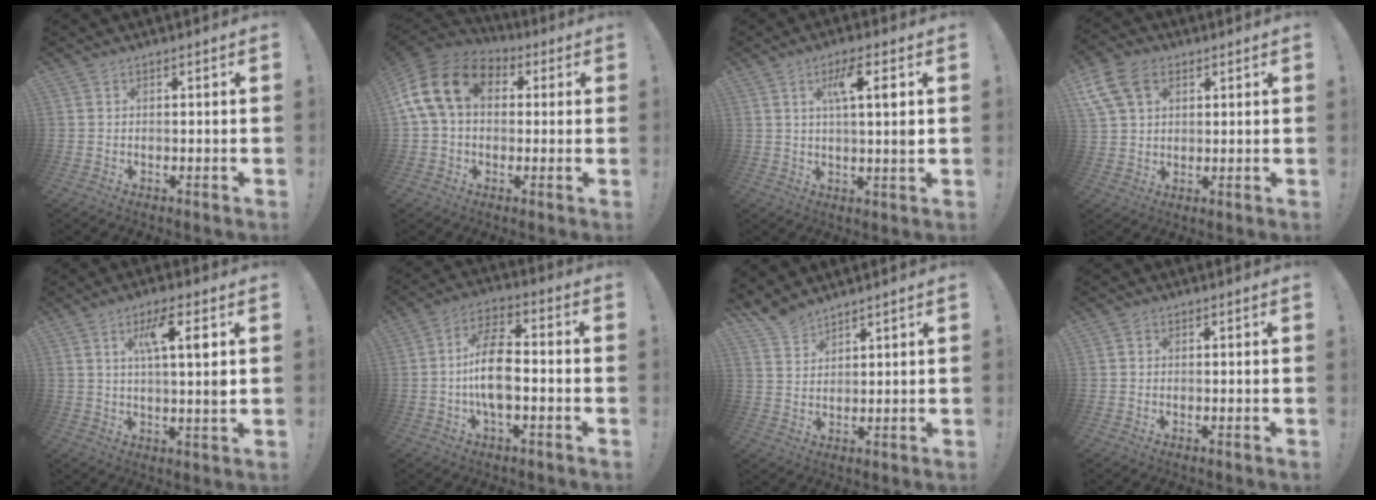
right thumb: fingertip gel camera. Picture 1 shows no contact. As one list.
[{"total": 16.6, "force": [4.1, 11.4, 11.3], "torque": [-0.205, 0.010, 0.078]}, {"total": 8.4, "force": [2.5, 1.1, 8.0], "torque": [-0.136, 0.003, 0.034]}, {"total": 12.2, "force": [5.4, 8.2, 7.3], "torque": [-0.135, -0.017, 0.107]}, {"total": 9.7, "force": [3.0, 1.3, 9.1], "torque": [-0.157, 0.003, 0.044]}, {"total": 12.3, "force": [-2.1, 6.1, 10.5], "torque": [-0.201, 0.014, -0.039]}, {"total": 5.5, "force": [5.1, 1.6, 1.2], "torque": [-0.026, -0.032, 0.098]}, {"total": 0.7, "force": [0.0, 0.7, 0.0], "torque": [0.000, 0.002, 0.000]}]